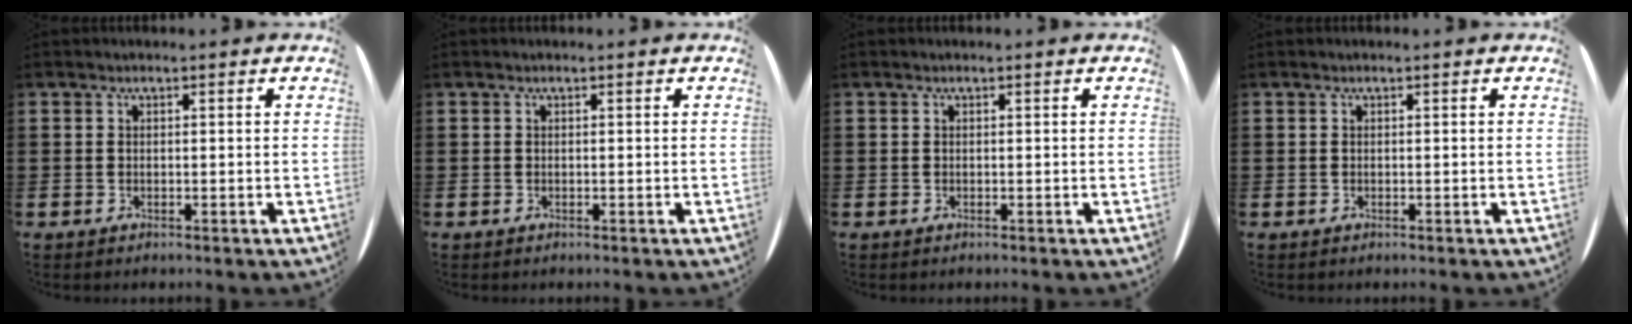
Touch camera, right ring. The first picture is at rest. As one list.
[{"total": 0.0}, {"total": 0.0}, {"total": 0.0}]